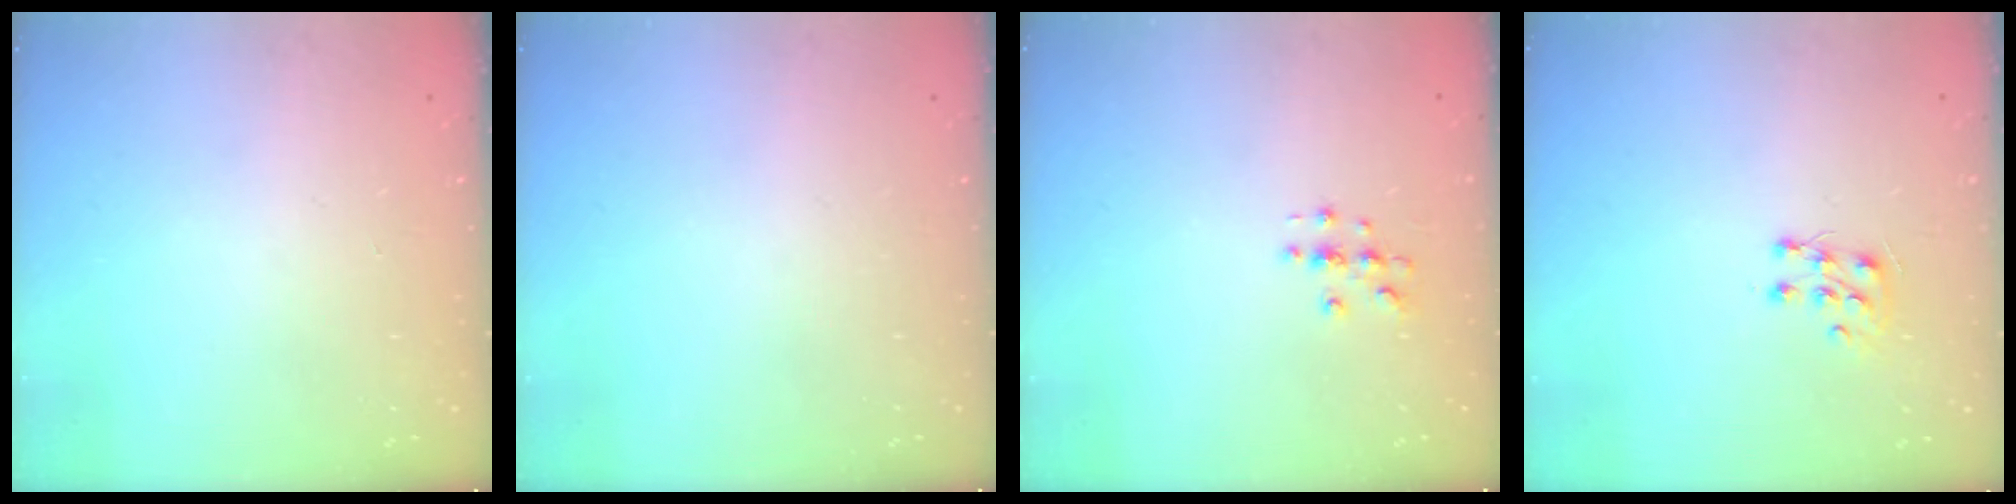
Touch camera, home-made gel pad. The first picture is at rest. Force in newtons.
{"total": 0.0}
{"total": 2.7, "press": 2.7, "slide": 0.3}
{"total": 6.8, "press": 6.7, "slide": 0.6}